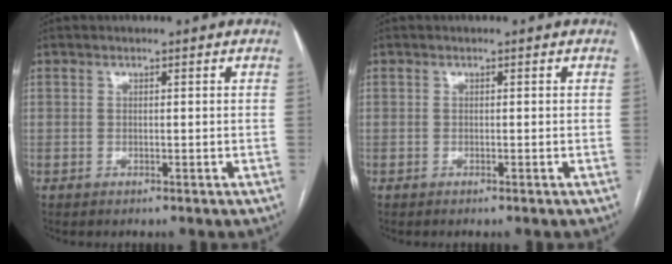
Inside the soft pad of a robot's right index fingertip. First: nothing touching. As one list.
[{"total": 0.0}]